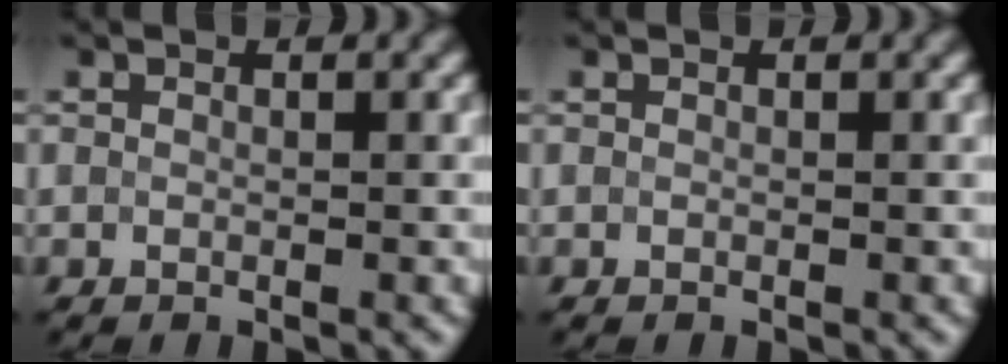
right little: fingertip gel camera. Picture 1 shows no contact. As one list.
[{"total": 0.0}]